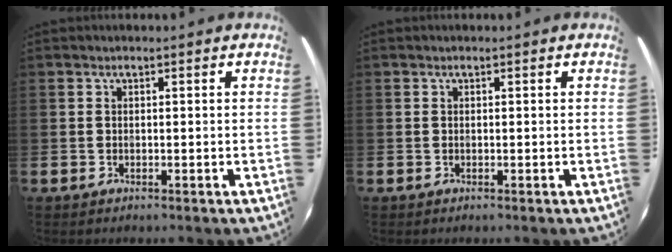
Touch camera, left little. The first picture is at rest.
{"total": 0.0}